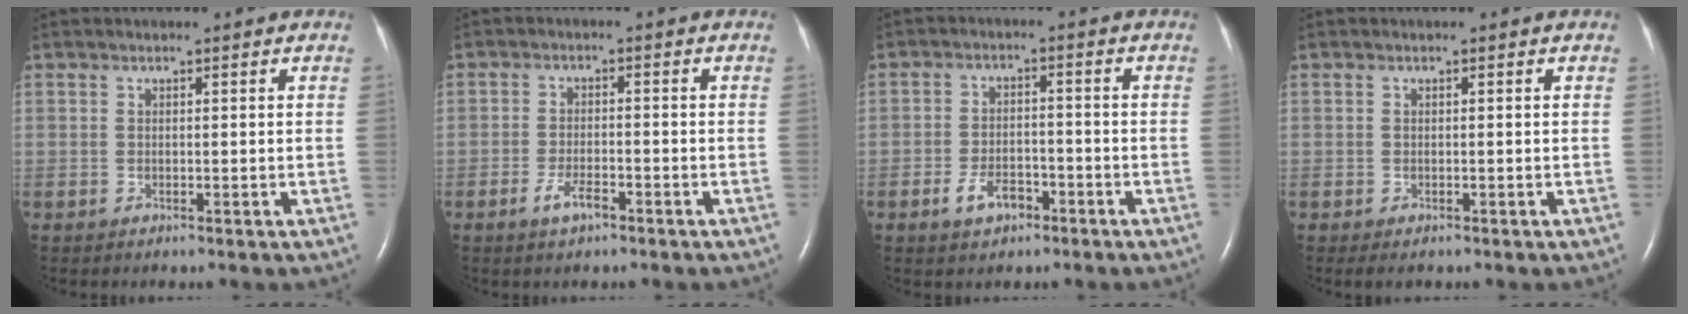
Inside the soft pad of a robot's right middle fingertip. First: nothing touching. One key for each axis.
{"total": 3.3, "fx": -2.1, "fy": 1.0, "fz": 2.4, "tx": -0.052, "ty": 0.000, "tz": -0.039}
{"total": 4.7, "fx": -2.7, "fy": 2.6, "fz": 2.9, "tx": -0.057, "ty": 0.004, "tz": -0.045}
{"total": 1.2, "fx": -0.8, "fy": 0.6, "fz": 0.7, "tx": -0.013, "ty": -0.001, "tz": -0.006}